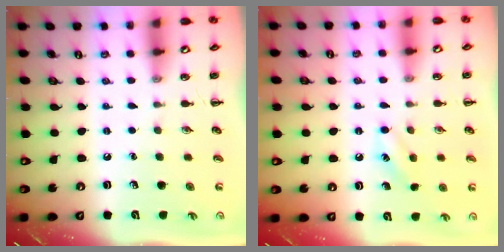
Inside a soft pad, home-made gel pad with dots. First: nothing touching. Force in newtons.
{"total": 8.7, "press": 8.5, "slide": 1.8}